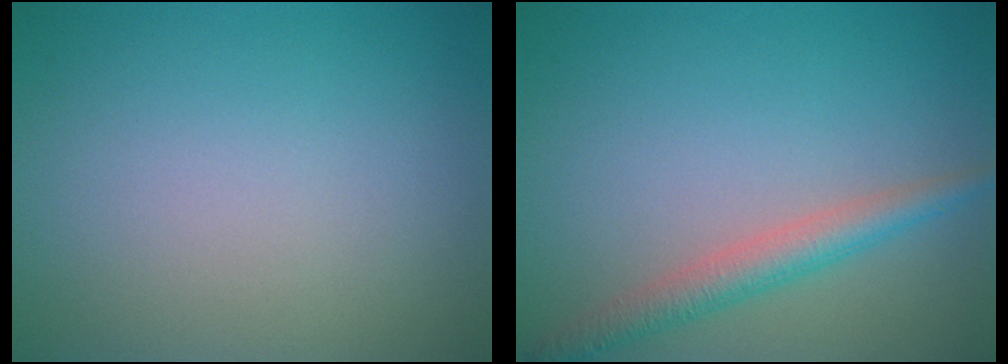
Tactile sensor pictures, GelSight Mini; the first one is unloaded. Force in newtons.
{"total": 2.9, "press": 2.9, "slide": 0.1}